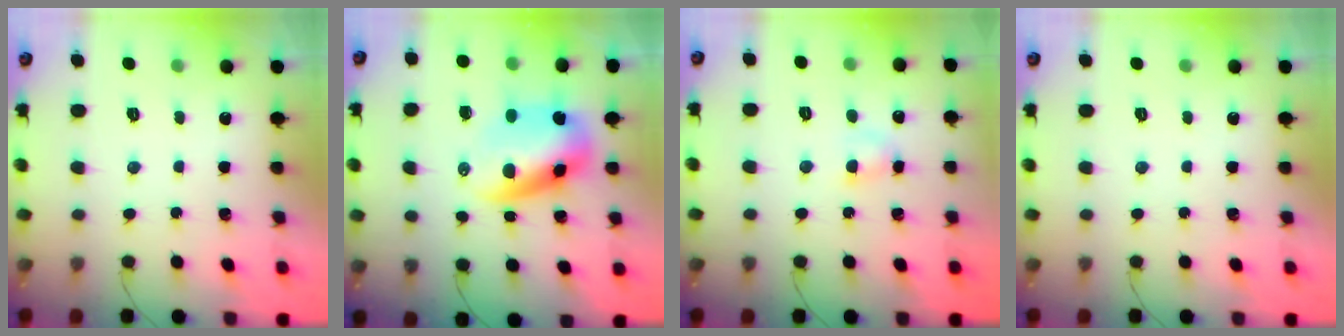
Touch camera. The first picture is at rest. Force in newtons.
{"total": 9.9, "press": 9.5, "slide": 2.6}
{"total": 3.6, "press": 3.3, "slide": 1.5}
{"total": 0.0}